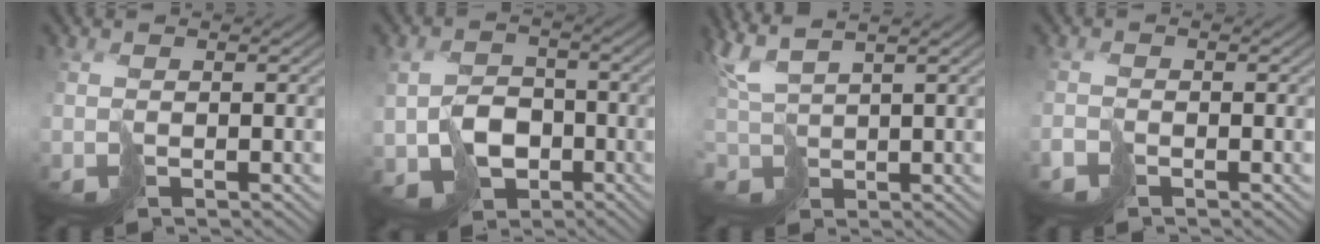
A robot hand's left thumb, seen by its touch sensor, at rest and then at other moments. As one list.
[{"total": 5.0, "force": [-1.4, 4.4, 1.8], "torque": [-0.038, -0.010, -0.022]}, {"total": 4.5, "force": [4.3, 0.8, 1.3], "torque": [-0.050, 0.018, 0.089]}, {"total": 1.2, "force": [-1.1, 0.4, 0.1], "torque": [-0.007, -0.007, -0.023]}]